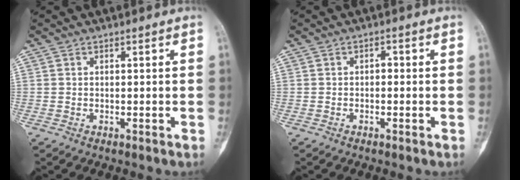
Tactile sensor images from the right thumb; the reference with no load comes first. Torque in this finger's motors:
{"motor_torque": [0.27, 0.03, 0.02, 0.12, 0.05]}